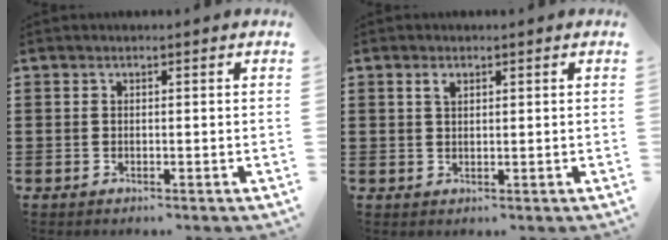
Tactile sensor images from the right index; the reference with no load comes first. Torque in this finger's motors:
{"motor_torque": [0.14, -0.13, 0.12, 0.05]}